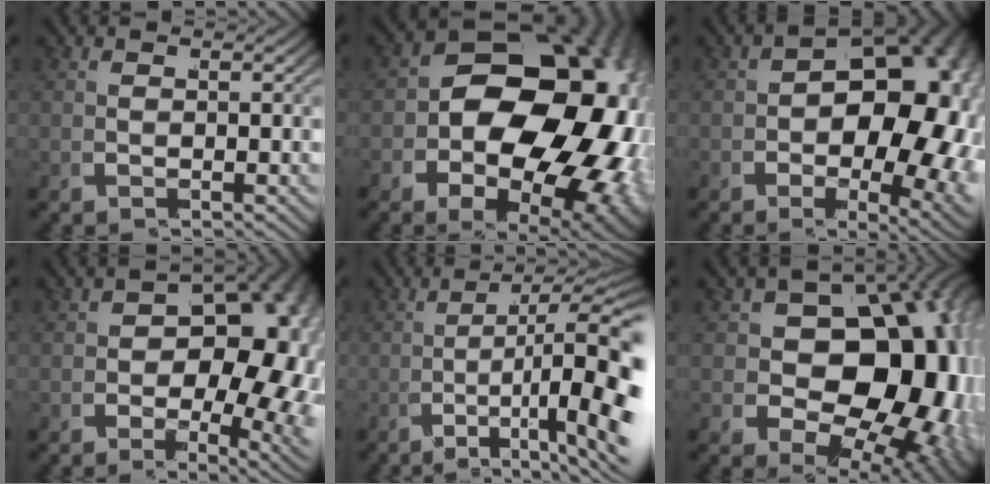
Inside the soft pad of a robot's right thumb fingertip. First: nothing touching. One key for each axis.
{"total": 24.4, "fx": -0.3, "fy": 16.3, "fz": 18.1, "tx": -0.263, "ty": -0.052, "tz": 0.015}
{"total": 16.8, "fx": -0.4, "fy": 10.4, "fz": 13.2, "tx": -0.175, "ty": -0.038, "tz": 0.008}
{"total": 13.3, "fx": 0.0, "fy": 8.6, "fz": 10.1, "tx": -0.131, "ty": -0.026, "tz": 0.004}
{"total": 9.4, "fx": -2.7, "fy": 4.4, "fz": 7.9, "tx": -0.123, "ty": -0.023, "tz": -0.028}
{"total": 22.4, "fx": -0.7, "fy": 15.2, "fz": 16.4, "tx": -0.266, "ty": -0.074, "tz": 0.022}